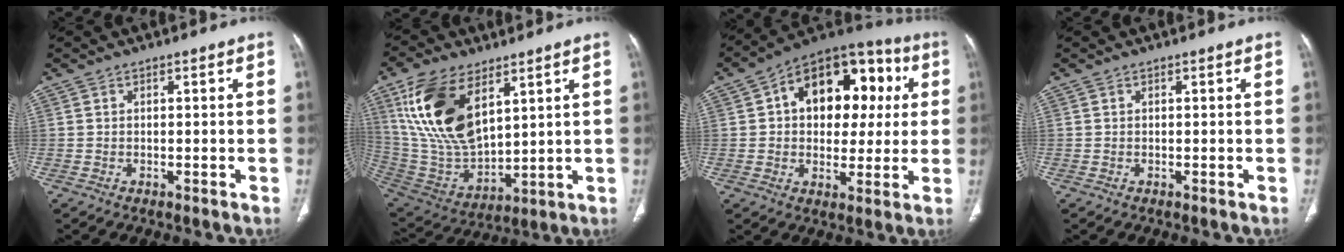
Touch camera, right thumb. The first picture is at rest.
{"total": 19.9, "force": [9.0, 10.3, 14.6], "torque": [-0.269, -0.036, 0.187]}
{"total": 20.4, "force": [4.3, 13.2, 14.9], "torque": [-0.159, 0.031, 0.059]}
{"total": 0.0}